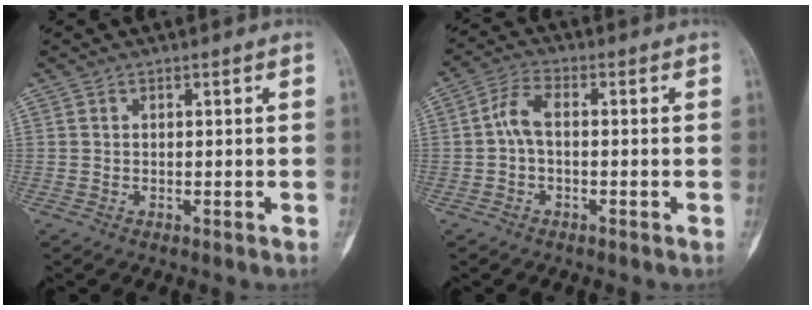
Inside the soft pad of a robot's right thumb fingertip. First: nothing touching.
{"total": 4.6, "force": [-0.3, 2.4, 4.0], "torque": [-0.081, 0.015, -0.014]}